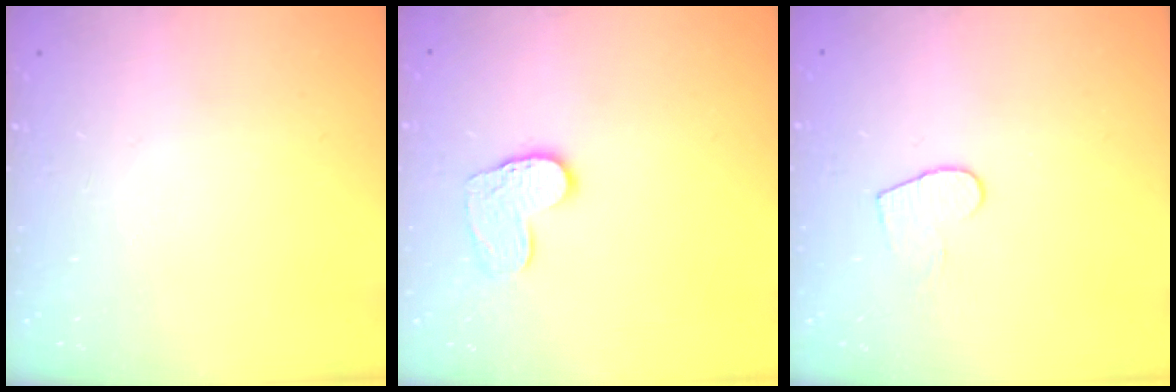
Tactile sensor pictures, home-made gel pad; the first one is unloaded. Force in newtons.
{"total": 8.8, "press": 8.8, "slide": 0.7}
{"total": 5.8, "press": 5.8, "slide": 0.4}